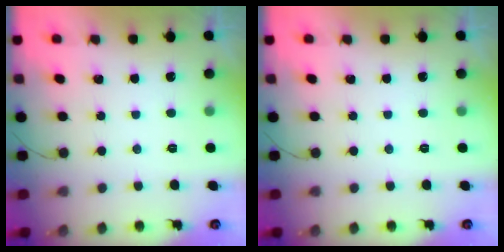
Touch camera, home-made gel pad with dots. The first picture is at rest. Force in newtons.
{"total": 0.0}